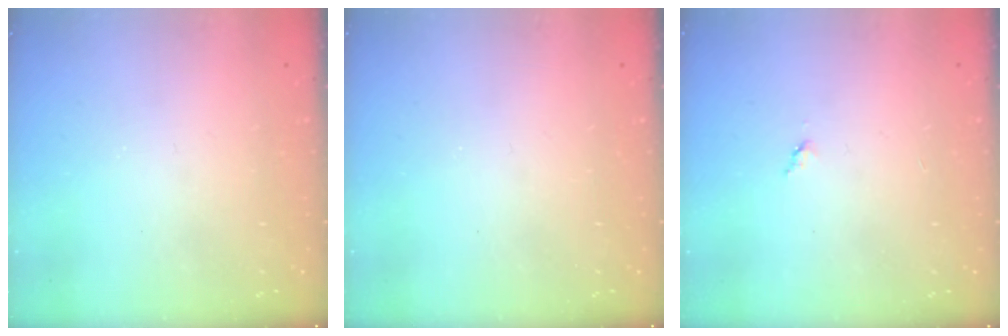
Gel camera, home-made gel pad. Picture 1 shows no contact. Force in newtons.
{"total": 0.0}
{"total": 3.5, "press": 3.4, "slide": 0.4}